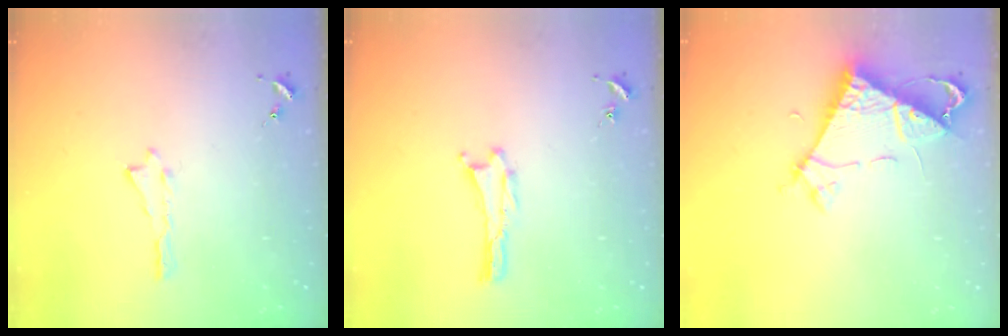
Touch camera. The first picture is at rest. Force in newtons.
{"total": 0.0}
{"total": 7.1, "press": 7.1, "slide": 0.4}